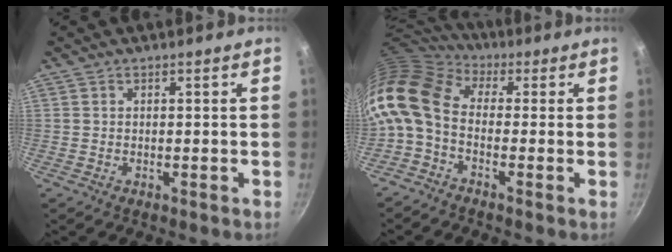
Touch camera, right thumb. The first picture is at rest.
{"total": 13.0, "force": [-0.8, 8.7, 9.7], "torque": [-0.196, 0.023, -0.038]}